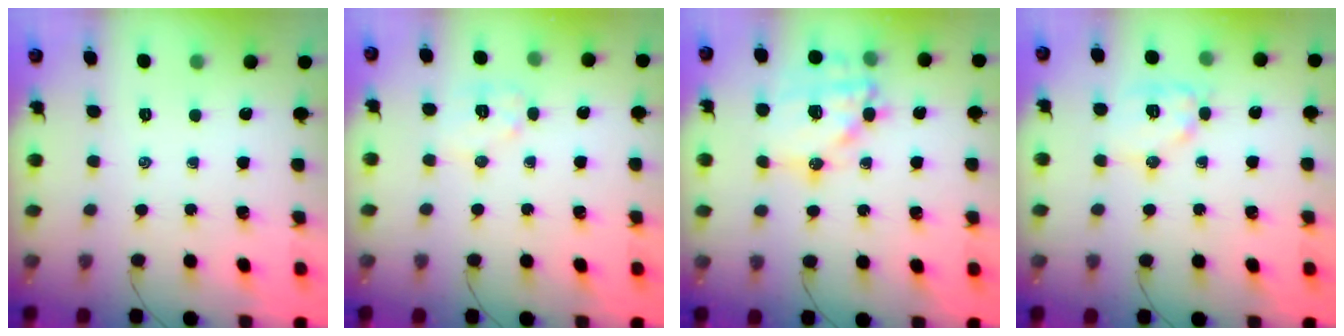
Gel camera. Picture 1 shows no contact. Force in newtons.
{"total": 7.1, "press": 7.1, "slide": 0.5}
{"total": 16.0, "press": 15.8, "slide": 2.9}
{"total": 10.6, "press": 10.5, "slide": 0.4}